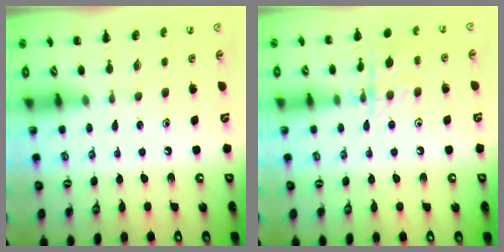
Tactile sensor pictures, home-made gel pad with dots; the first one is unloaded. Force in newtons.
{"total": 11.7, "press": 11.7, "slide": 1.0}